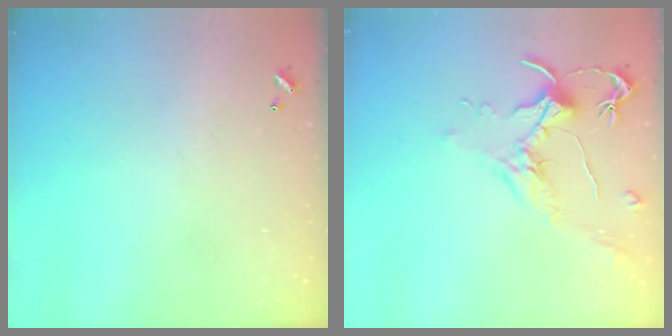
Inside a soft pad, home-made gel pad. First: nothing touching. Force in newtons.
{"total": 1.8, "press": 1.7, "slide": 0.8}